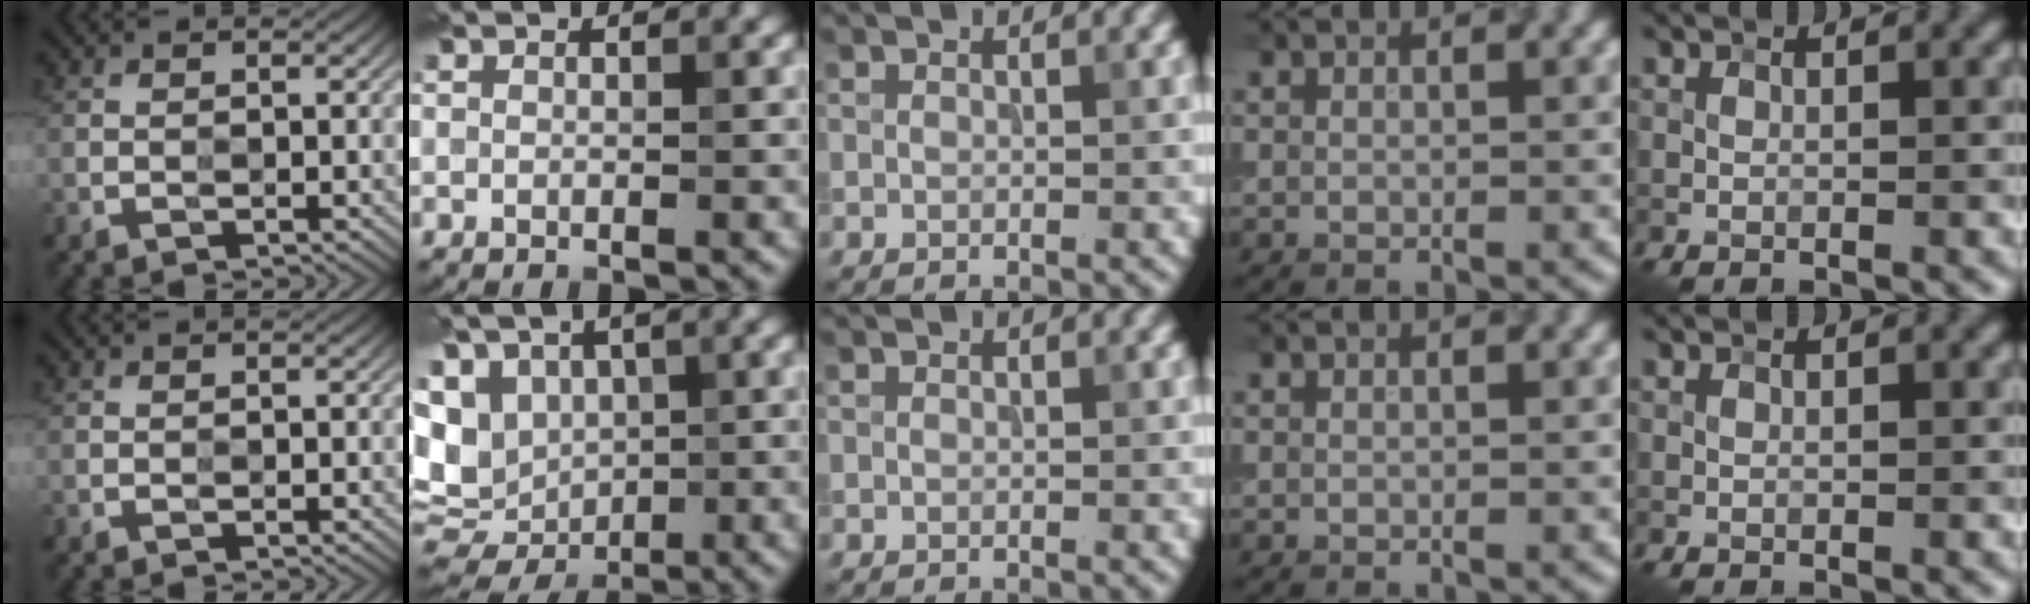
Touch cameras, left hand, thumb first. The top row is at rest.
{"index": {"total": 9.5, "force": [0.7, 7.4, 5.9], "torque": [-0.112, -0.002, 0.025]}}